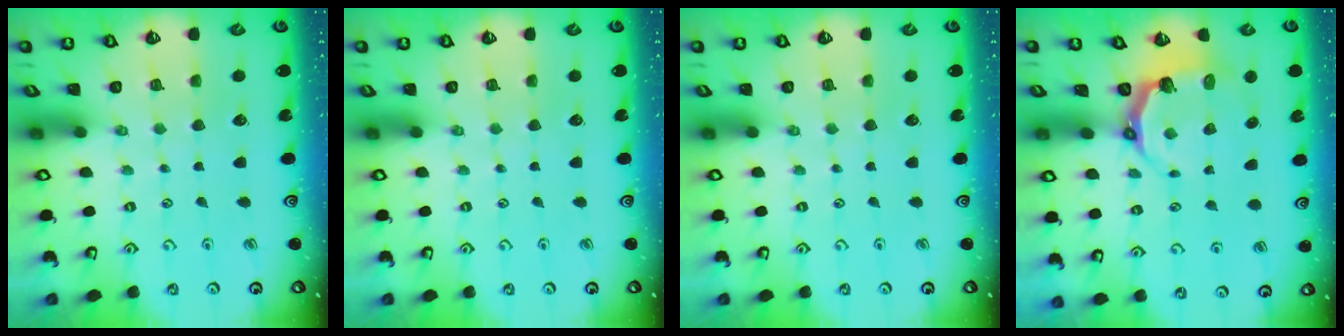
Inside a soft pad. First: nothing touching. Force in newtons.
{"total": 0.0}
{"total": 0.0}
{"total": 4.9, "press": 3.2, "slide": 3.7}